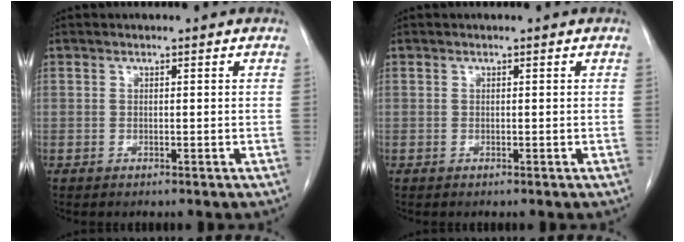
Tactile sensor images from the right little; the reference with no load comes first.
{"total": 0.0}